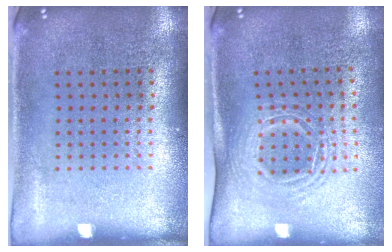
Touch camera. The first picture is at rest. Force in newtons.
{"total": 1.6, "press": 1.3, "slide": 1.0}